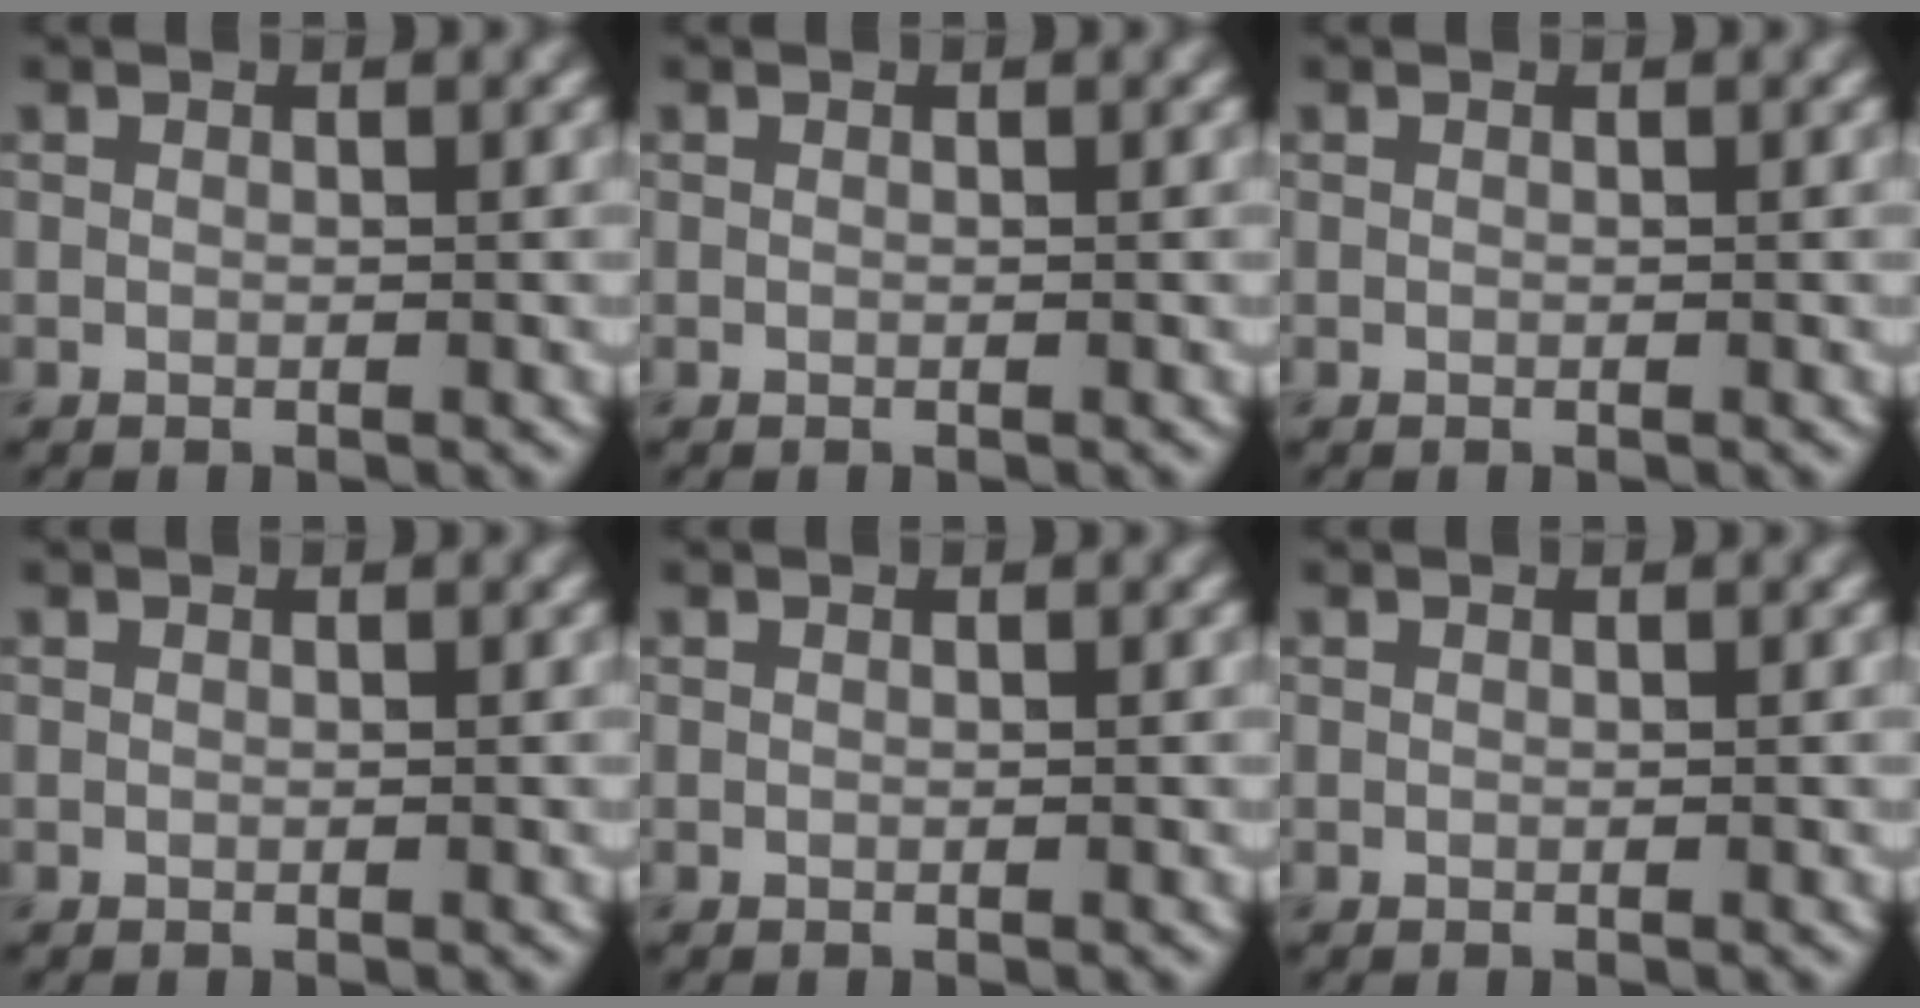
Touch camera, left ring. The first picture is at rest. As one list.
[{"total": 0.0}, {"total": 0.0}, {"total": 0.0}, {"total": 0.0}, {"total": 0.0}]